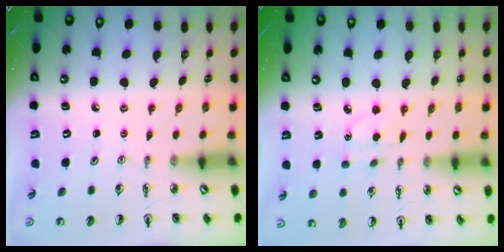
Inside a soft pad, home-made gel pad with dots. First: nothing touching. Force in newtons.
{"total": 3.4, "press": 3.3, "slide": 0.7}